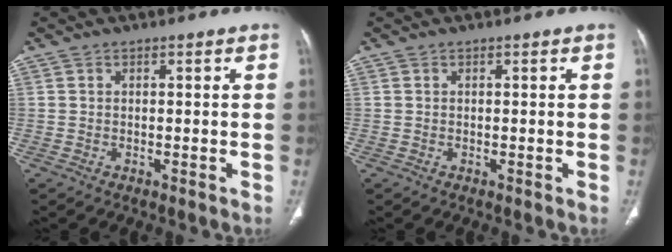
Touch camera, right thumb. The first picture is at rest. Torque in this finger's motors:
{"motor_torque": [0.00, 0.00, -0.01, 0.00, 0.03]}